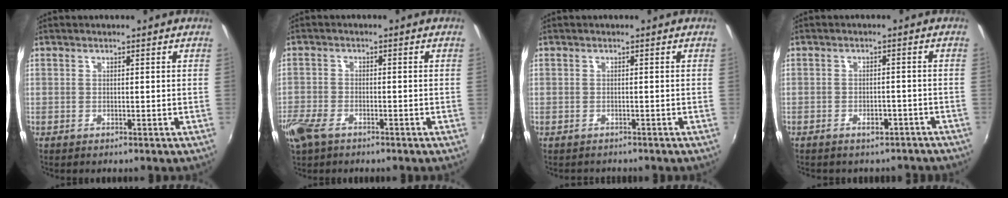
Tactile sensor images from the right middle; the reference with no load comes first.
{"total": 7.6, "force": [-4.8, 4.1, 4.2], "torque": [-0.116, -0.016, -0.096]}
{"total": 1.2, "force": [-1.0, 0.7, -0.1], "torque": [-0.004, 0.001, -0.015]}
{"total": 4.7, "force": [-3.9, 2.3, 1.5], "torque": [-0.025, 0.007, -0.041]}